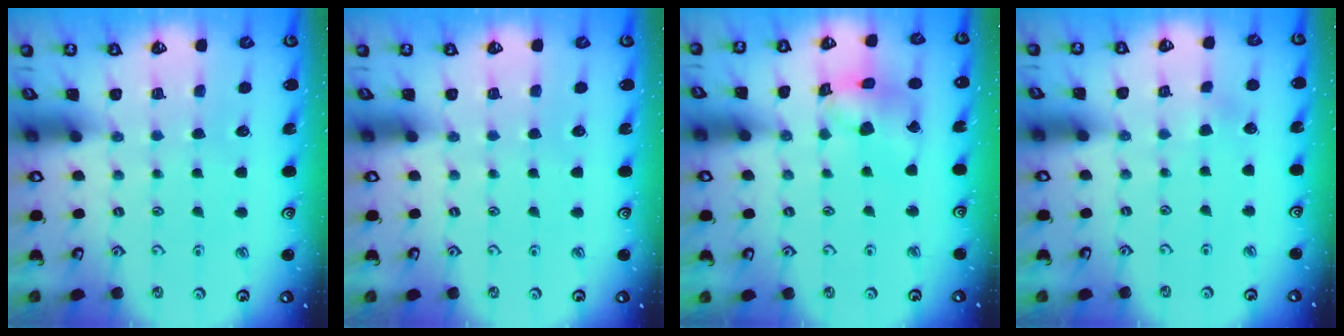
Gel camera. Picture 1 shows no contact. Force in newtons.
{"total": 0.0}
{"total": 12.5, "press": 12.4, "slide": 1.6}
{"total": 1.6, "press": 1.6, "slide": 0.0}